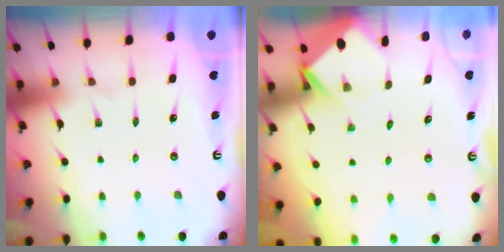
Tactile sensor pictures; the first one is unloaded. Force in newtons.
{"total": 3.9, "press": 3.9, "slide": 0.2}